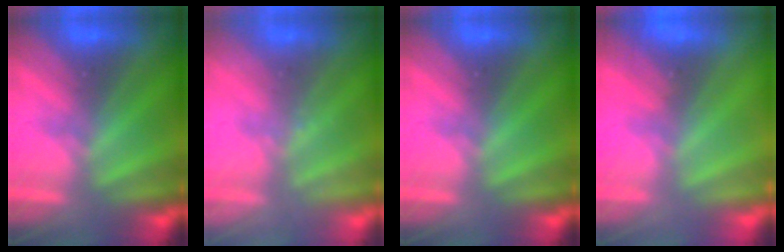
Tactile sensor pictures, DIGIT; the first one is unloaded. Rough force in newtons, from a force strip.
{"total": 2.3}
{"total": 0.0}
{"total": 2.5}